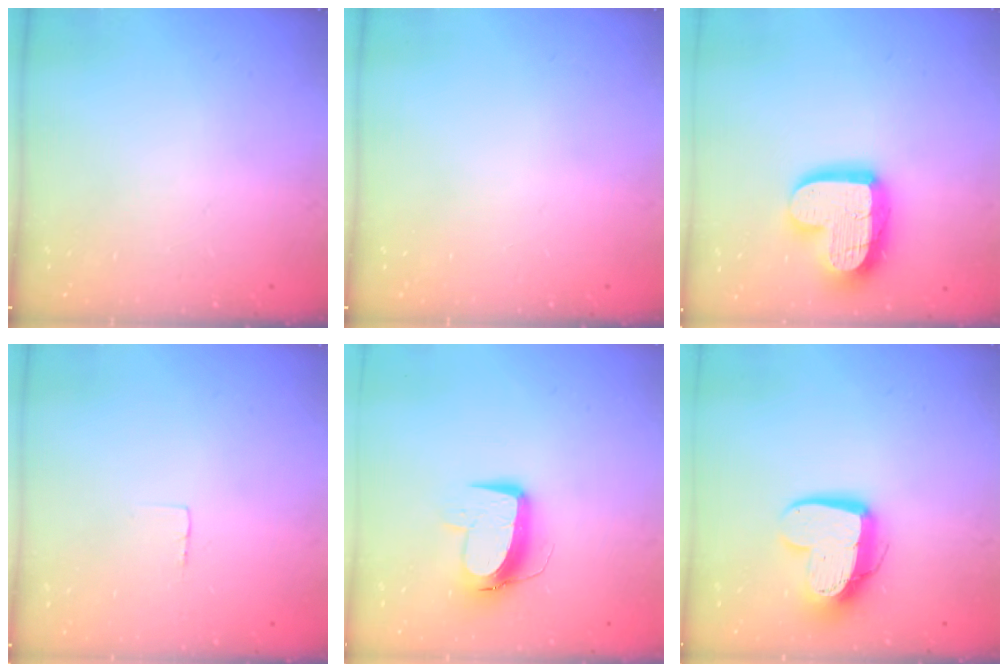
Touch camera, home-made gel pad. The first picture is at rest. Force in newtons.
{"total": 0.0}
{"total": 18.1, "press": 18.0, "slide": 1.5}
{"total": 2.3, "press": 2.3, "slide": 0.1}
{"total": 11.2, "press": 11.1, "slide": 1.2}
{"total": 13.5, "press": 13.5, "slide": 1.1}